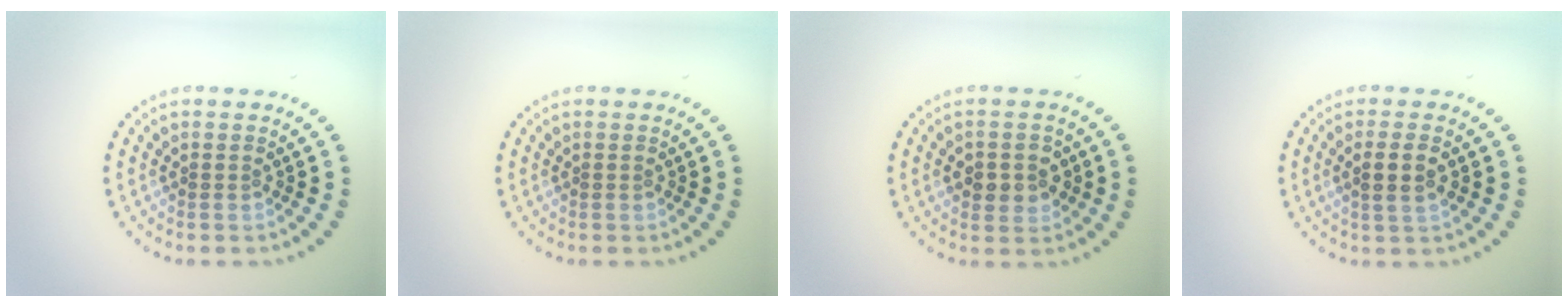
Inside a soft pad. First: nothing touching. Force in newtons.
{"total": 0.0}
{"total": 2.6, "press": 2.6, "slide": 0.4}
{"total": 2.2, "press": 2.1, "slide": 0.8}